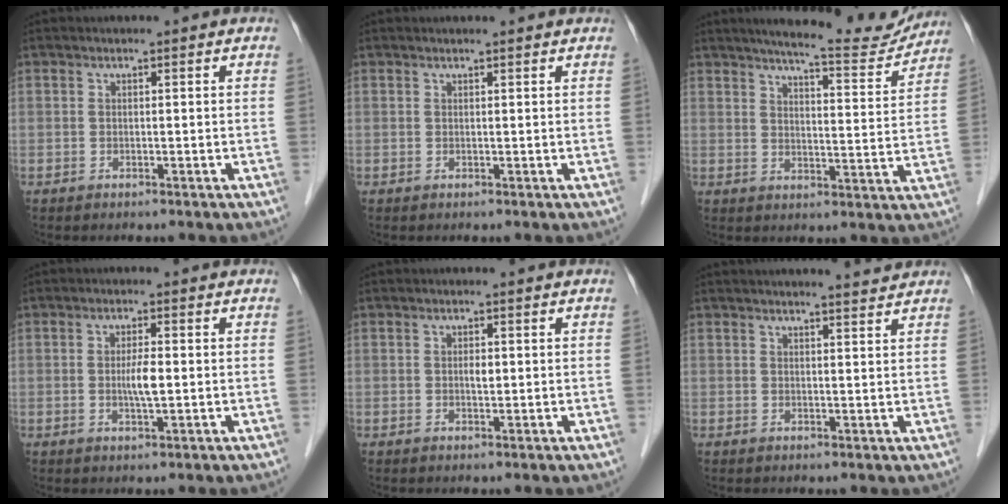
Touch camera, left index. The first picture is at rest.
{"total": 1.9, "force": [1.9, 0.1, 0.5], "torque": [-0.010, 0.010, 0.021]}
{"total": 12.6, "force": [11.8, 1.3, 4.4], "torque": [-0.057, -0.015, 0.148]}
{"total": 3.1, "force": [-0.2, 0.4, 3.1], "torque": [-0.059, -0.003, -0.002]}
{"total": 1.2, "force": [0.1, 0.5, 1.0], "torque": [-0.018, 0.000, 0.003]}
{"total": 3.9, "force": [3.7, -0.2, 1.1], "torque": [-0.020, 0.003, 0.044]}